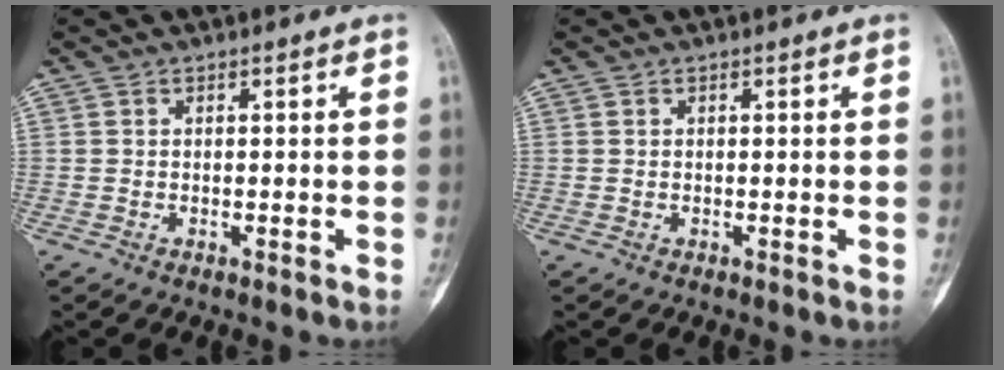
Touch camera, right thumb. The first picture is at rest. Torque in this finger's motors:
{"motor_torque": [0.08, 0.06, 0.01, -0.02, 0.00]}